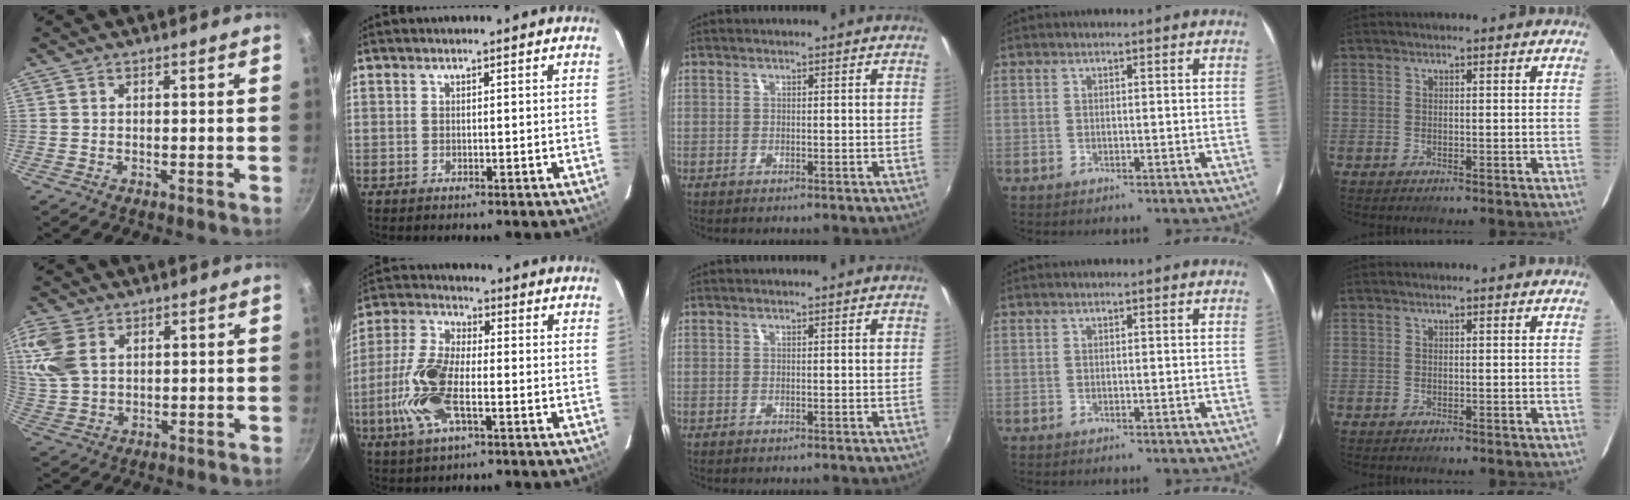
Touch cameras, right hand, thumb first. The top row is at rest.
{"thumb": {"total": 10.3, "force": [3.9, 7.0, 6.5], "torque": [-0.139, -0.002, 0.081]}, "index": {"total": 13.0, "force": [-3.8, 5.1, 11.4], "torque": [-0.255, -0.002, -0.079]}}